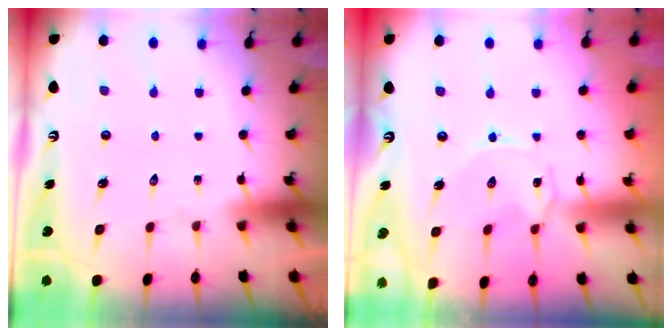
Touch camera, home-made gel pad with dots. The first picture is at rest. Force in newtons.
{"total": 1.4, "press": 1.4, "slide": 0.2}